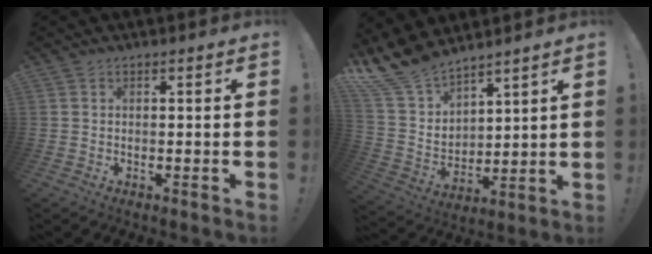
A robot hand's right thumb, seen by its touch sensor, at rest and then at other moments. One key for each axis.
{"total": 12.9, "fx": 11.2, "fy": 5.2, "fz": 3.7, "tx": -0.096, "ty": -0.088, "tz": 0.217}